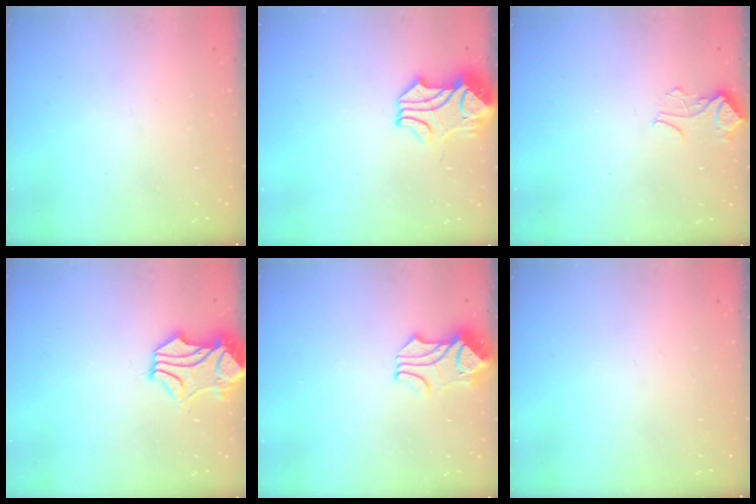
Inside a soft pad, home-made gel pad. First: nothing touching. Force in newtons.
{"total": 3.8, "press": 3.6, "slide": 1.0}
{"total": 2.1, "press": 2.1, "slide": 0.5}
{"total": 2.2, "press": 1.8, "slide": 1.3}
{"total": 1.7, "press": 1.4, "slide": 1.0}
{"total": 0.0}